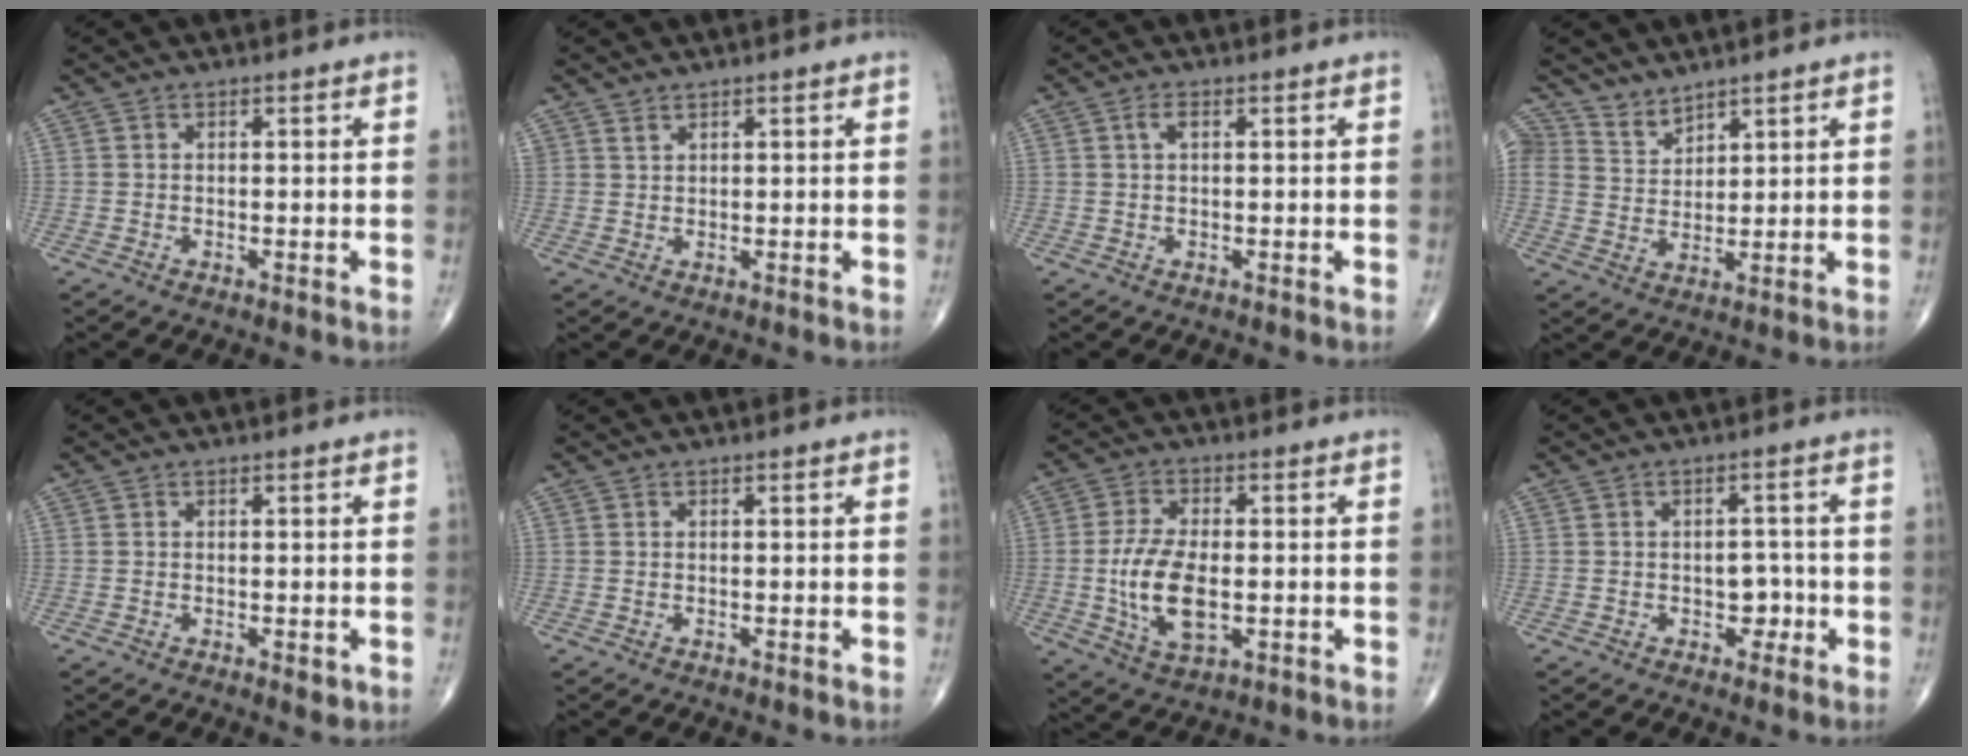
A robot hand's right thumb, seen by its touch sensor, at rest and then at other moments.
{"total": 1.0, "force": [1.0, 0.3, 0.2], "torque": [0.005, -0.009, 0.018]}
{"total": 1.6, "force": [0.5, 0.7, 1.4], "torque": [-0.030, 0.005, 0.010]}
{"total": 4.1, "force": [3.7, 1.8, 0.0], "torque": [0.022, -0.035, 0.078]}
{"total": 1.4, "force": [-0.4, 0.7, 1.2], "torque": [-0.009, -0.002, -0.005]}
{"total": 0.0}
{"total": 11.1, "force": [-1.3, 5.6, 9.5], "torque": [-0.185, -0.004, -0.020]}
{"total": 3.5, "force": [-1.1, 2.6, 2.1], "torque": [-0.004, 0.013, -0.015]}